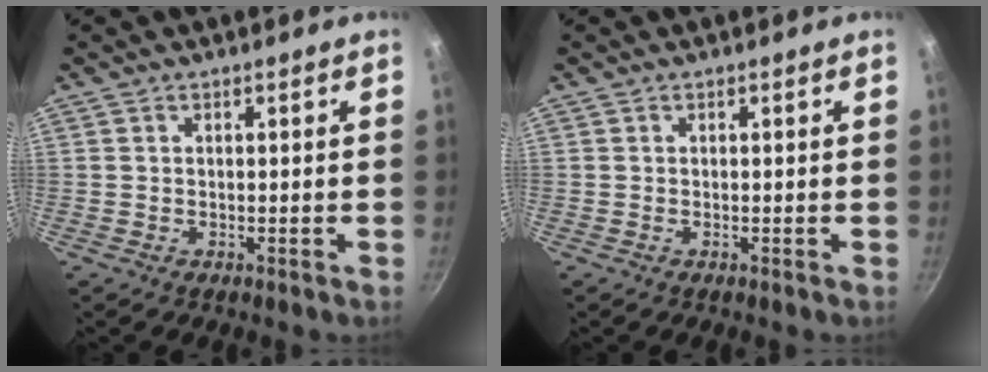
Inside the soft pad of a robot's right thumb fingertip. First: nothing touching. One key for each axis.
{"total": 0.0}